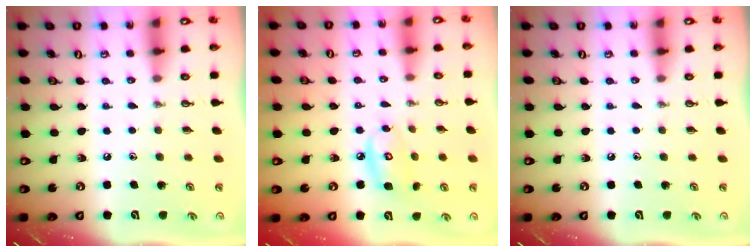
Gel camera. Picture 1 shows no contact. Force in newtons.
{"total": 7.4, "press": 7.3, "slide": 0.4}
{"total": 0.0}